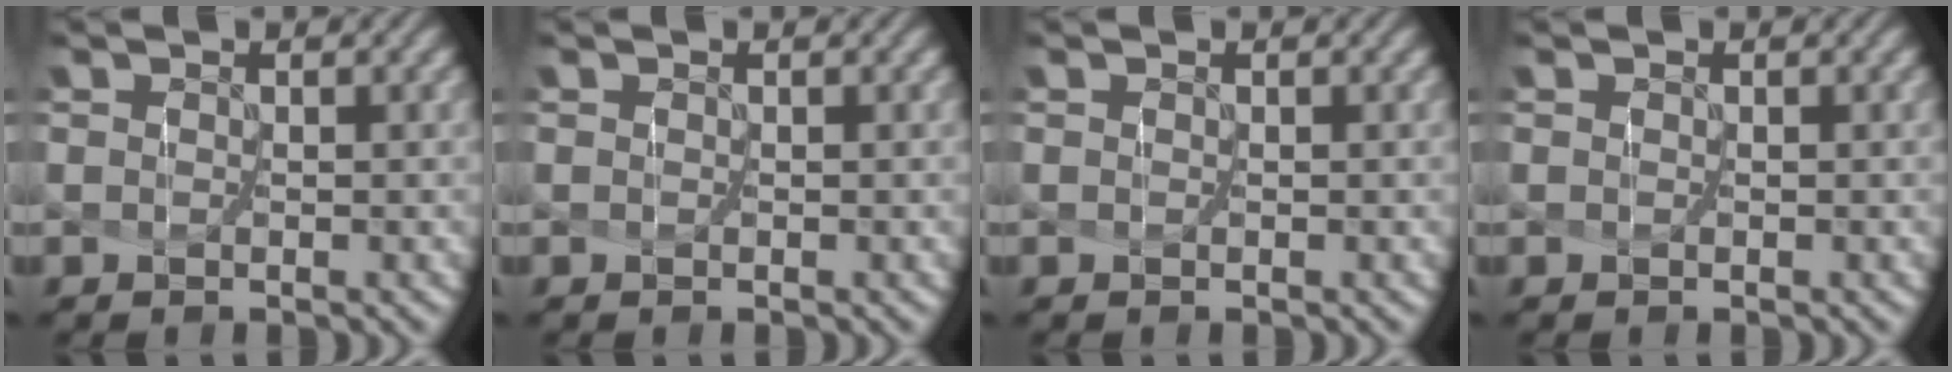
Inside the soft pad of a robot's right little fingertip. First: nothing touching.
{"total": 0.0}
{"total": 0.0}
{"total": 0.0}